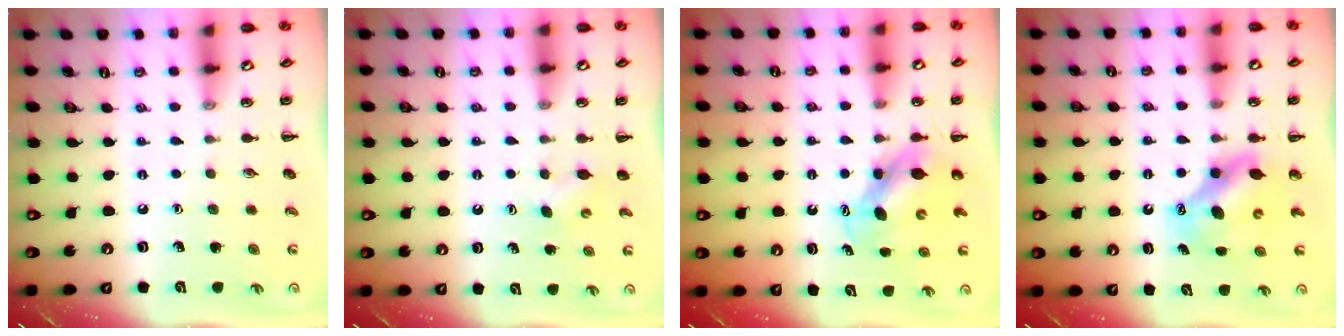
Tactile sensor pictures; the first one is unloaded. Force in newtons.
{"total": 2.9, "press": 2.9, "slide": 0.6}
{"total": 6.7, "press": 6.5, "slide": 1.4}
{"total": 6.9, "press": 6.7, "slide": 1.6}